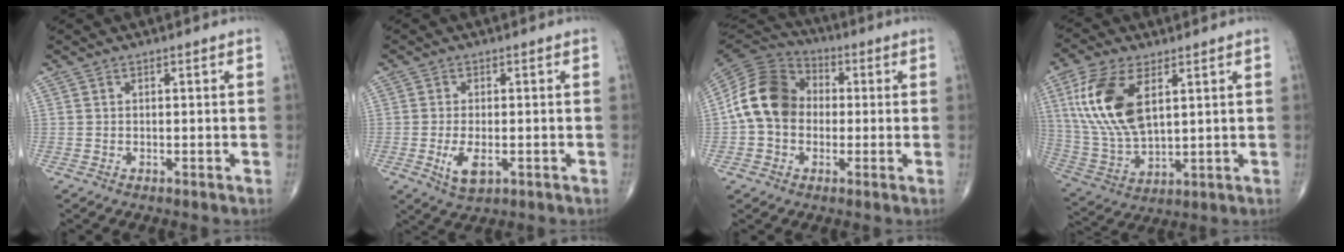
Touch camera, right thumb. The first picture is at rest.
{"total": 5.1, "force": [-1.4, 2.4, 4.3], "torque": [-0.080, -0.009, -0.019]}
{"total": 13.4, "force": [-0.1, 10.6, 8.1], "torque": [-0.138, 0.034, -0.015]}
{"total": 15.5, "force": [5.3, 7.7, 12.4], "torque": [-0.259, -0.014, 0.111]}